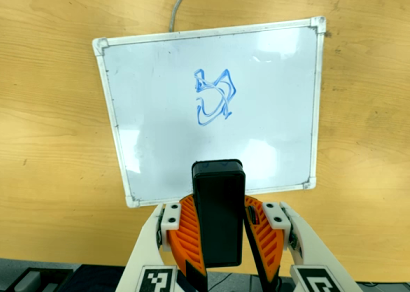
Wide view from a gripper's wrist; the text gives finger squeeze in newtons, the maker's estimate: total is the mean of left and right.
{"total": 9.5, "left": 9.6, "right": 9.4}